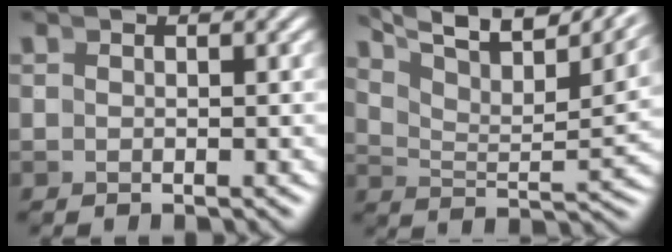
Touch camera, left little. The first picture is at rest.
{"total": 9.6, "force": [7.2, 2.9, 5.6], "torque": [-0.085, 0.027, 0.099]}